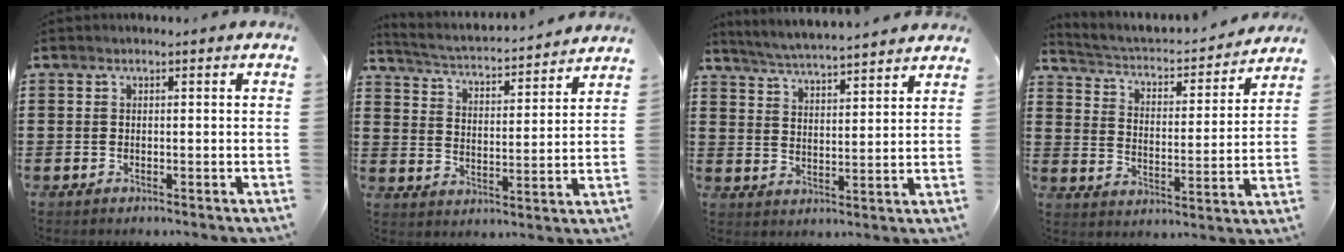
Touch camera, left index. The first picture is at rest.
{"total": 2.6, "force": [2.6, -0.3, 0.6], "torque": [-0.030, -0.031, 0.032]}
{"total": 4.8, "force": [4.7, -0.6, 0.8], "torque": [-0.038, -0.031, 0.081]}
{"total": 2.4, "force": [2.2, 0.6, 0.8], "torque": [-0.034, -0.028, 0.025]}